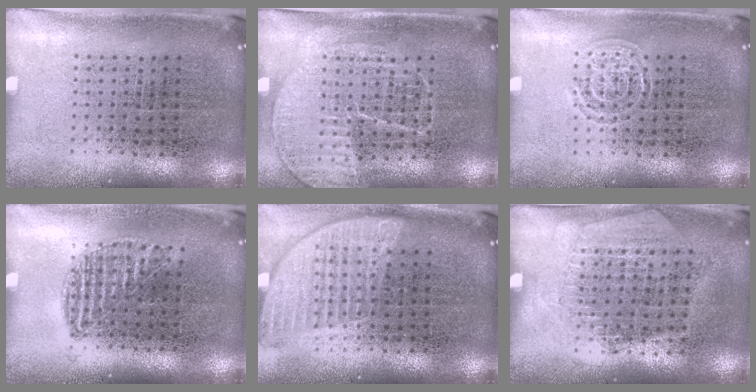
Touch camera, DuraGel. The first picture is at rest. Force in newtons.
{"total": 1.3, "press": 1.3, "slide": 0.2}
{"total": 1.3, "press": 1.3, "slide": 0.2}
{"total": 0.9, "press": 0.9, "slide": 0.4}
{"total": 1.1, "press": 1.1, "slide": 0.3}
{"total": 1.3, "press": 1.1, "slide": 0.7}